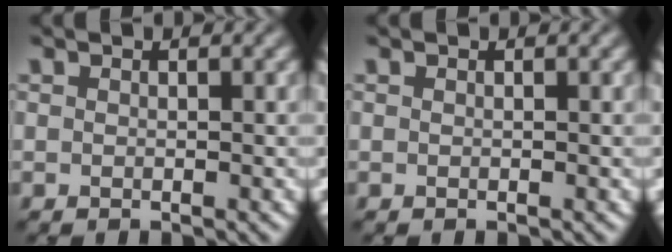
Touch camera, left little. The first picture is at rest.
{"total": 0.0}